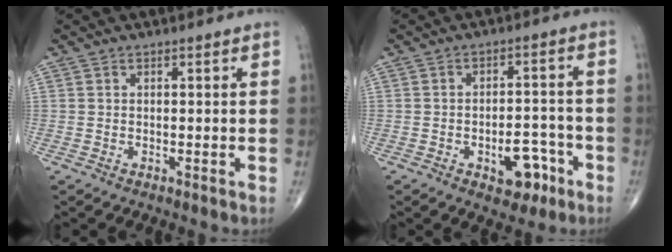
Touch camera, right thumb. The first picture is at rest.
{"total": 7.7, "force": [-3.6, 4.3, 5.3], "torque": [-0.045, 0.034, -0.045]}